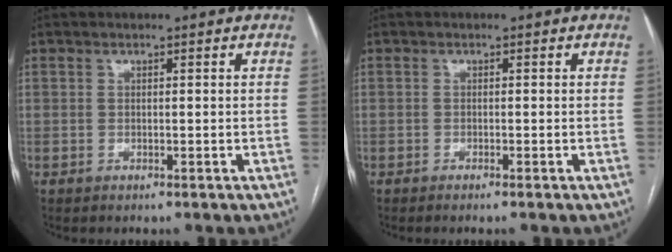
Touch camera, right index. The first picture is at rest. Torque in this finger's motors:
{"motor_torque": [0.05, 0.10, -0.02, 0.01]}